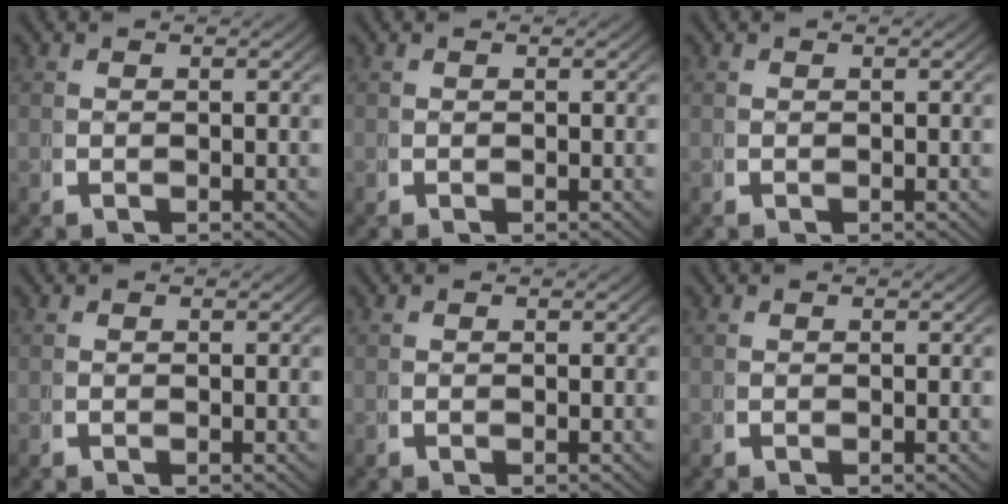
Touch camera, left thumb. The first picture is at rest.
{"total": 0.0}
{"total": 0.0}
{"total": 0.0}
{"total": 0.0}
{"total": 0.0}